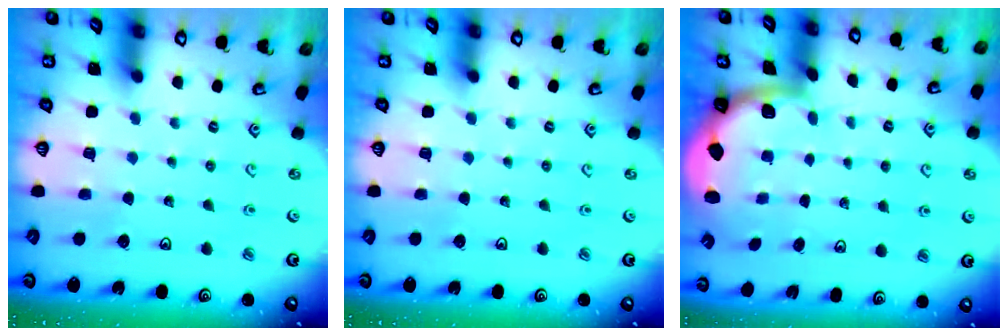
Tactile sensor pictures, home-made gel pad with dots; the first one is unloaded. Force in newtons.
{"total": 0.0}
{"total": 2.0, "press": 1.9, "slide": 0.5}